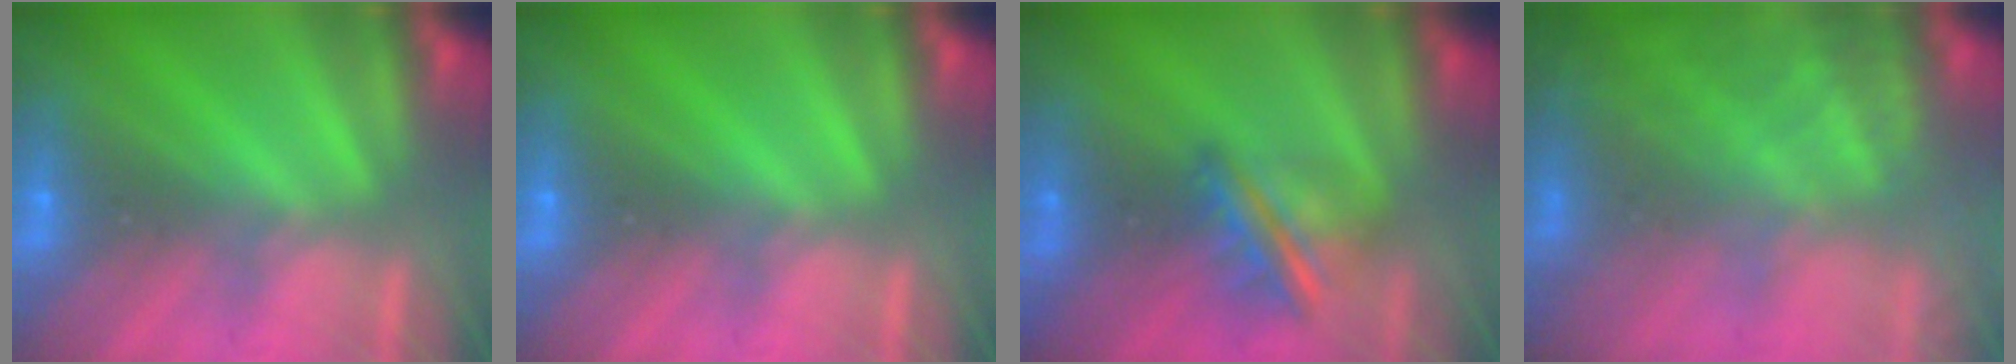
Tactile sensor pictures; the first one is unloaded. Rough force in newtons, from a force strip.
{"total": 0.0}
{"total": 3.3}
{"total": 9.1}